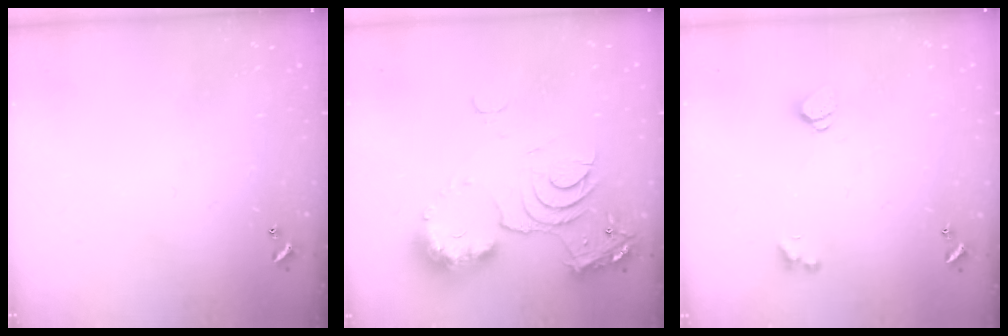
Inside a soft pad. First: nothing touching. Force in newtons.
{"total": 11.5, "press": 11.4, "slide": 1.3}
{"total": 1.8, "press": 1.8, "slide": 0.5}